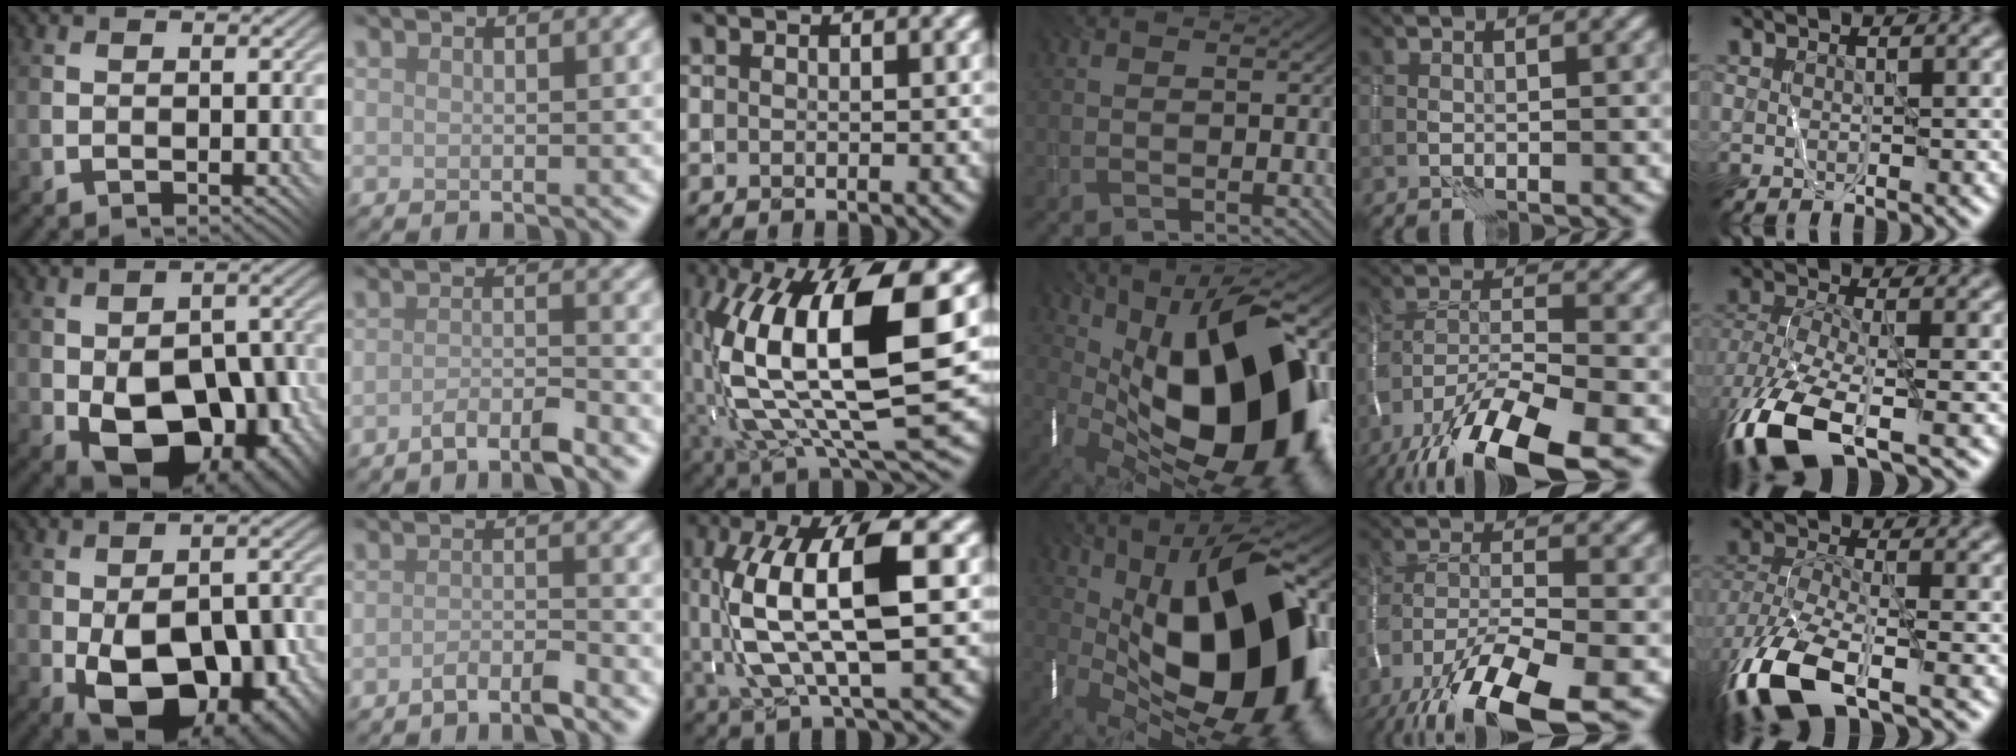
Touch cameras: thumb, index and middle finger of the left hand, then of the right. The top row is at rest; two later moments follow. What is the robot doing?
{"motion": "wrap", "object": "thread"}